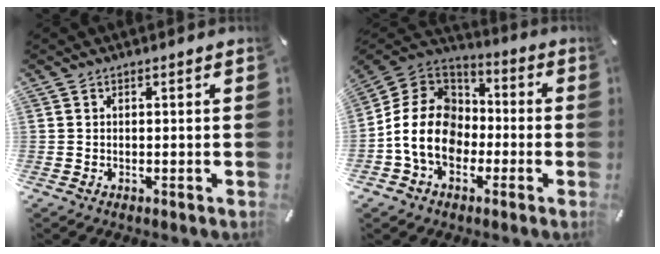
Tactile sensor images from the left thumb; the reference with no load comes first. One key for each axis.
{"total": 14.9, "fx": -4.3, "fy": 11.9, "fz": 7.9, "tx": -0.179, "ty": 0.032, "tz": -0.080}